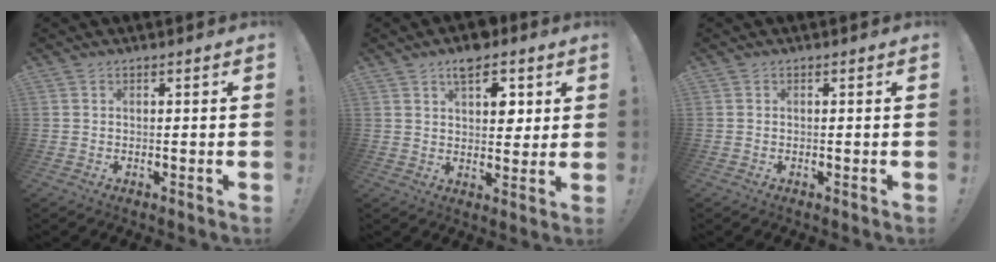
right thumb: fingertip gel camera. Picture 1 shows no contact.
{"total": 10.2, "force": [5.3, 6.1, 6.2], "torque": [-0.072, -0.024, 0.091]}
{"total": 0.0}